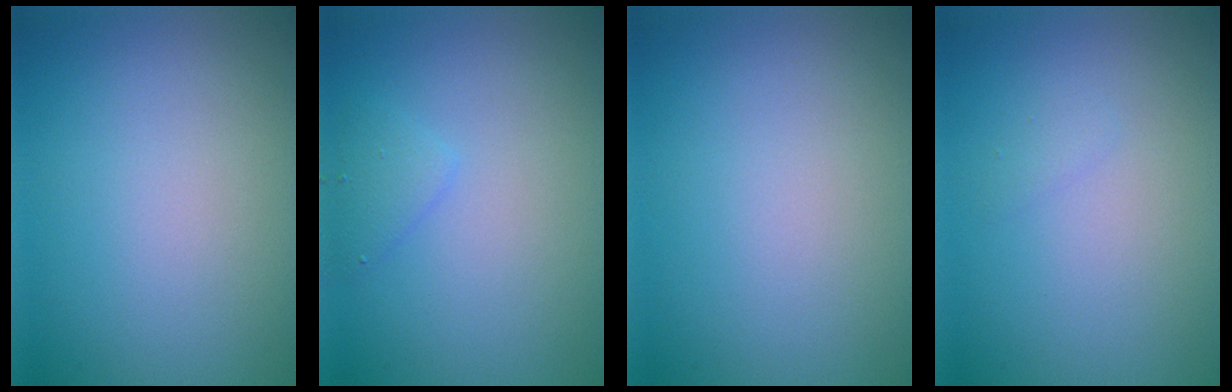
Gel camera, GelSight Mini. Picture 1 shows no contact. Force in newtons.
{"total": 1.4, "press": 1.4, "slide": 0.1}
{"total": 0.0}
{"total": 0.6, "press": 0.6, "slide": 0.0}